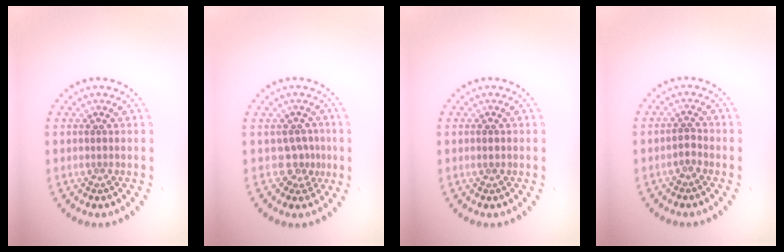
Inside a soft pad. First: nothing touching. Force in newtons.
{"total": 2.2, "press": 1.5, "slide": 1.6}
{"total": 0.9, "press": 0.9, "slide": 0.1}
{"total": 1.1, "press": 0.9, "slide": 0.6}